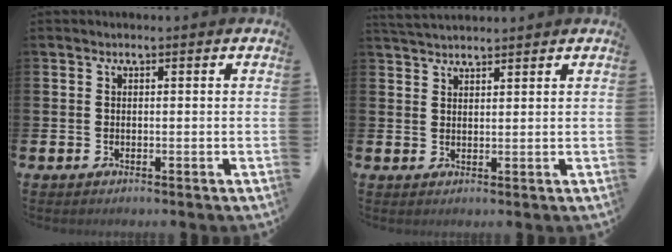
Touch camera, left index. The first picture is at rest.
{"total": 2.9, "force": [2.8, 0.4, 0.4], "torque": [-0.010, -0.011, 0.052]}